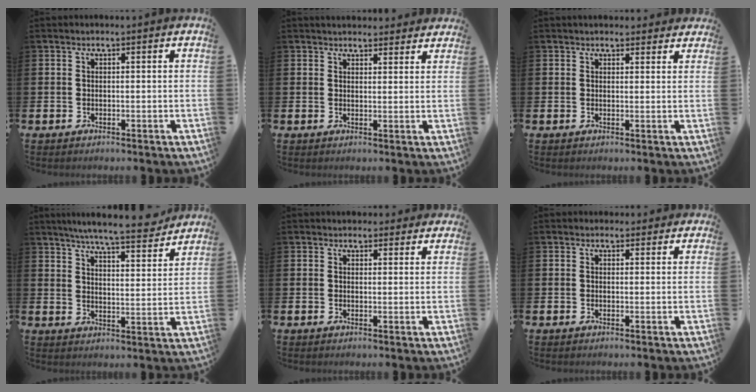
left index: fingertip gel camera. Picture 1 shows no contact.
{"total": 3.1, "force": [3.0, 0.8, 0.0], "torque": [0.002, -0.016, 0.053]}
{"total": 2.1, "force": [2.0, 0.8, 0.0], "torque": [0.004, -0.005, 0.035]}
{"total": 7.3, "force": [6.9, 0.4, 2.4], "torque": [-0.046, -0.048, 0.116]}
{"total": 2.3, "force": [2.1, 1.0, -0.1], "torque": [0.013, -0.008, 0.035]}
{"total": 1.3, "force": [1.0, 0.9, -0.1], "torque": [0.014, 0.002, 0.015]}